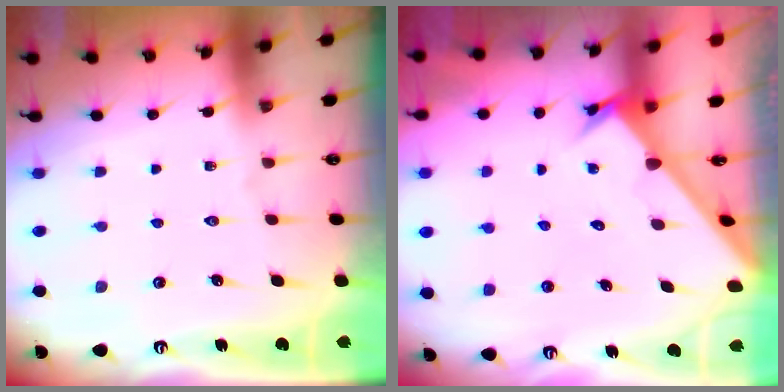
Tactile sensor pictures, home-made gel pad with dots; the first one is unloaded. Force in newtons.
{"total": 2.5, "press": 2.5, "slide": 0.2}